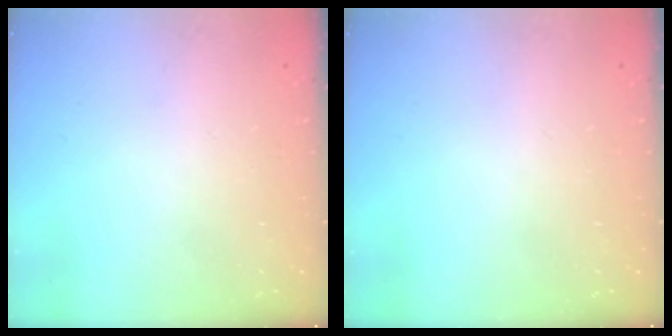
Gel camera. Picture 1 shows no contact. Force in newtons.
{"total": 0.0}